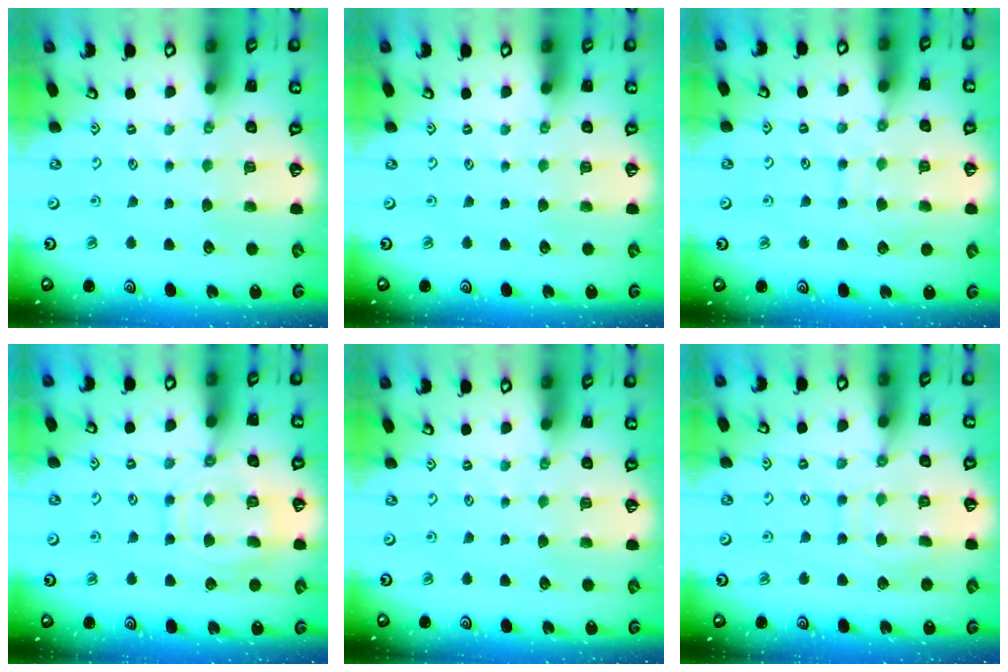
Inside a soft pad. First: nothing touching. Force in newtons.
{"total": 0.0}
{"total": 7.1, "press": 7.1, "slide": 0.5}
{"total": 10.9, "press": 10.9, "slide": 1.0}
{"total": 0.0}
{"total": 8.5, "press": 8.4, "slide": 0.9}